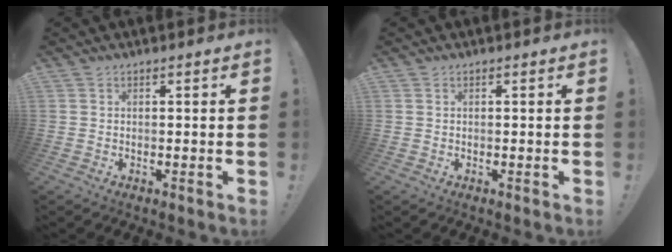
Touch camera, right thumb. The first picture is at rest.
{"total": 0.0}